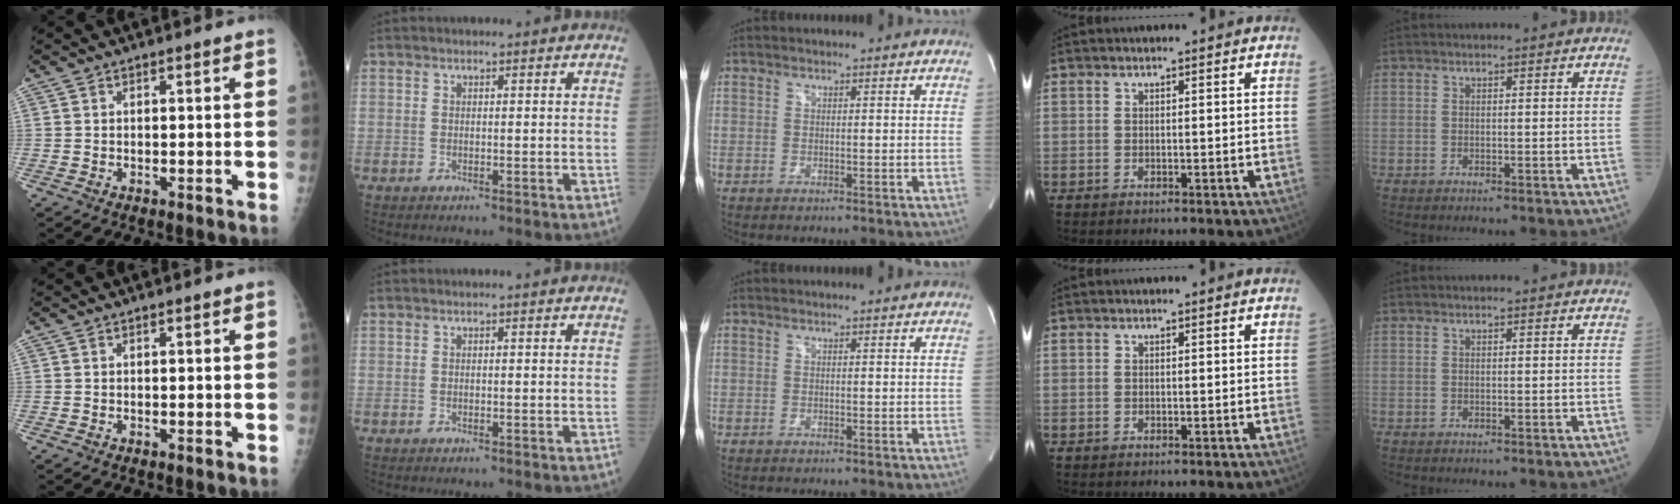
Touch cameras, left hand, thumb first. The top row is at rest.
{}